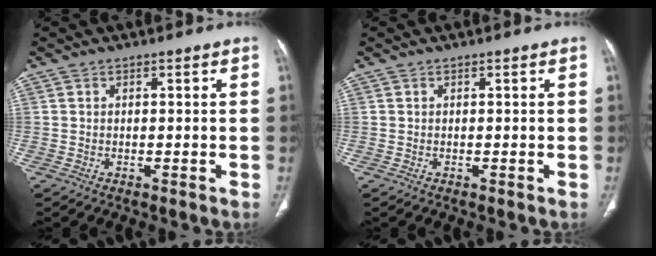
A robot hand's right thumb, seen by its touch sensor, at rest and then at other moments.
{"total": 0.0}